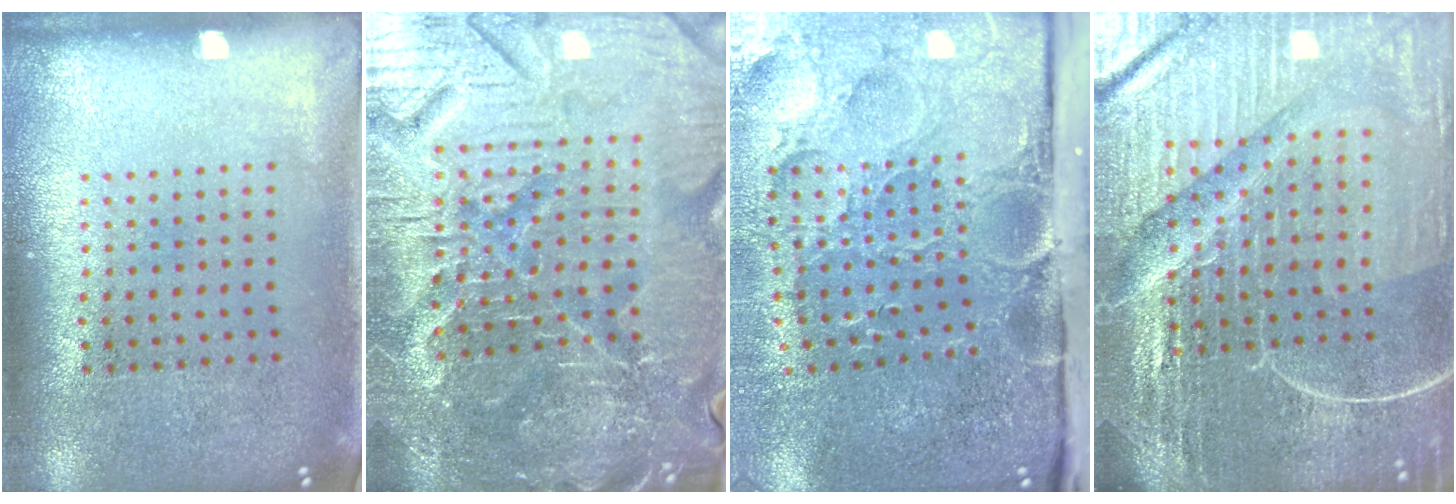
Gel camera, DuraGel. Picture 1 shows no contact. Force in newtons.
{"total": 5.8, "press": 5.4, "slide": 2.0}
{"total": 5.4, "press": 4.2, "slide": 3.3}
{"total": 6.4, "press": 5.7, "slide": 2.9}